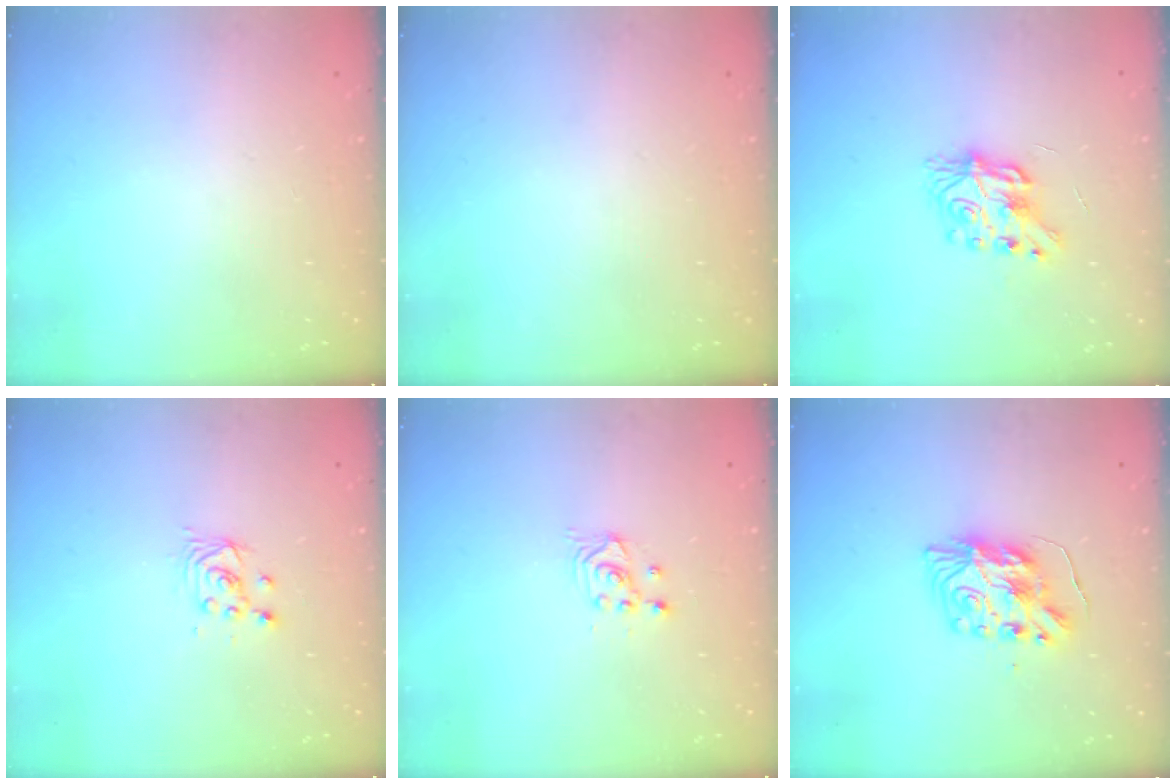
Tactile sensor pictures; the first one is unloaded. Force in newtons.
{"total": 0.0}
{"total": 7.8, "press": 7.8, "slide": 0.5}
{"total": 2.6, "press": 2.6, "slide": 0.1}
{"total": 2.4, "press": 2.3, "slide": 0.2}
{"total": 9.5, "press": 9.5, "slide": 0.4}